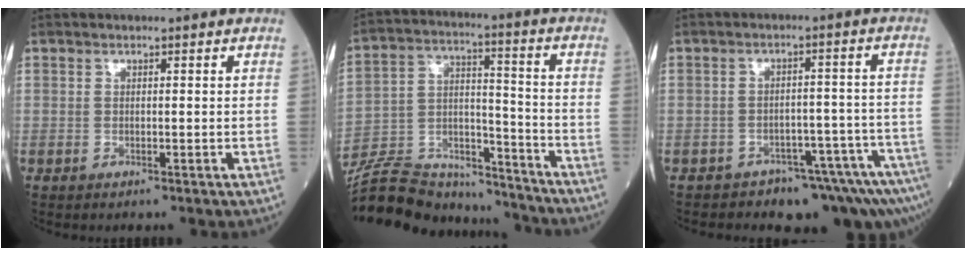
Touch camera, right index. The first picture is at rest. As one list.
[{"total": 19.3, "force": [-18.2, 4.8, 4.1], "torque": [-0.100, 0.031, -0.294]}, {"total": 10.0, "force": [-9.2, 2.6, 2.9], "torque": [-0.005, 0.048, -0.116]}]